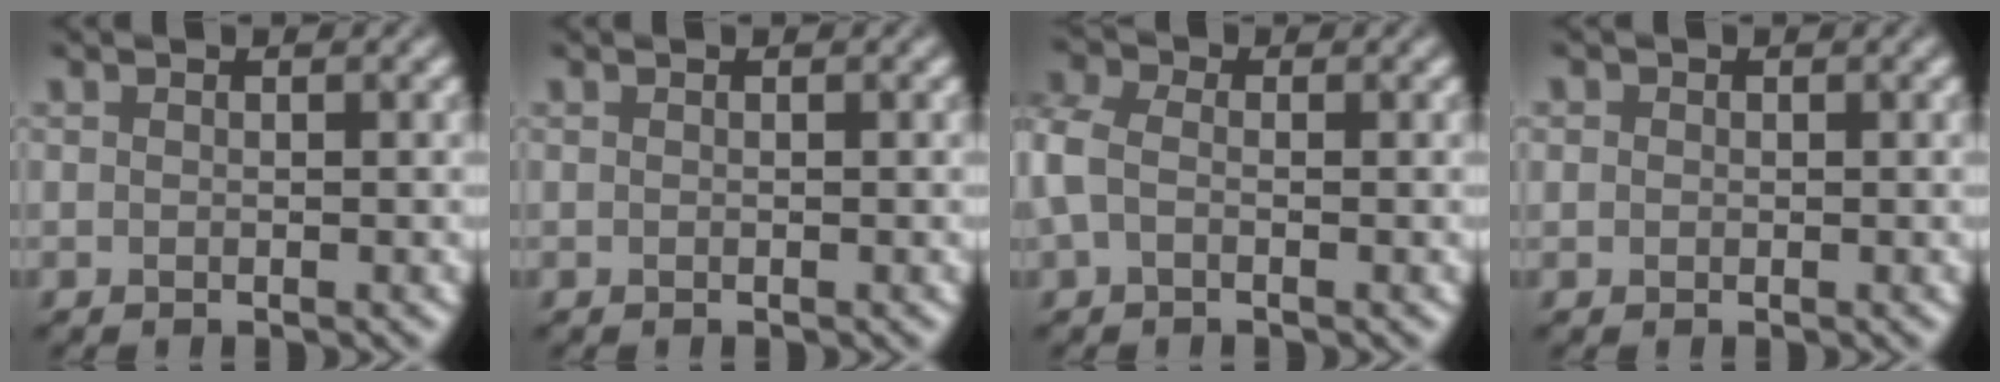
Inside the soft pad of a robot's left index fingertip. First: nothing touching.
{"total": 0.0}
{"total": 3.2, "force": [-0.3, 2.3, 2.1], "torque": [-0.064, 0.006, -0.019]}
{"total": 0.8, "force": [0.2, 0.8, 0.2], "torque": [0.003, -0.001, -0.002]}